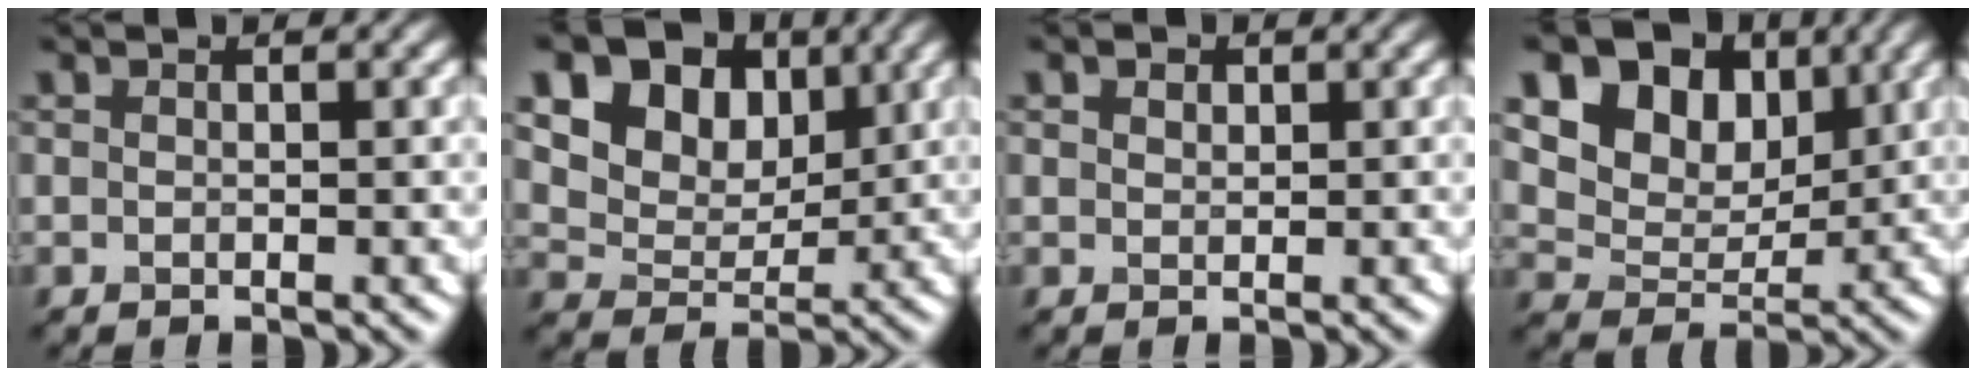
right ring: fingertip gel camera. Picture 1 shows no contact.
{"total": 17.3, "force": [8.4, 12.5, 8.4], "torque": [-0.193, 0.040, 0.152]}
{"total": 1.0, "force": [0.7, 0.6, 0.4], "torque": [-0.007, -0.002, 0.009]}
{"total": 15.3, "force": [7.7, 10.7, 7.6], "torque": [-0.166, 0.037, 0.149]}